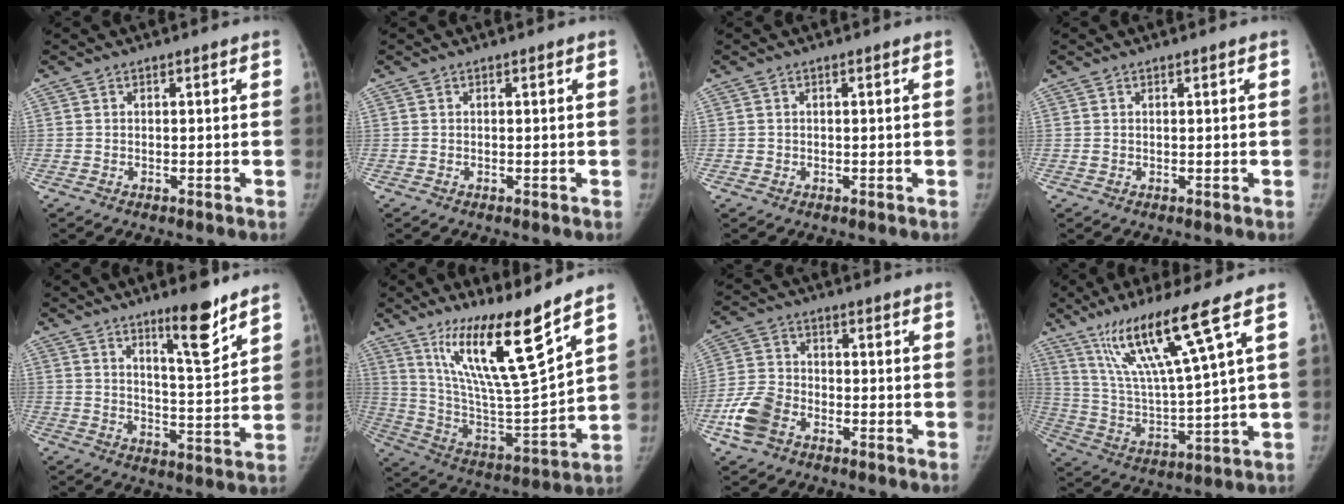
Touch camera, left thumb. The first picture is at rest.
{"total": 0.0}
{"total": 0.7, "force": [0.0, 0.7, 0.0], "torque": [0.004, 0.003, 0.000]}
{"total": 0.7, "force": [0.3, 0.4, 0.4], "torque": [-0.005, 0.001, 0.006]}
{"total": 10.1, "force": [7.0, 1.7, 7.0], "torque": [-0.094, -0.057, 0.113]}
{"total": 19.4, "force": [12.8, 2.1, 14.4], "torque": [-0.222, -0.081, 0.239]}
{"total": 8.2, "force": [-4.0, 5.5, 4.5], "torque": [-0.096, 0.016, -0.081]}
{"total": 16.1, "force": [9.2, 0.0, 13.3], "torque": [-0.247, -0.044, 0.178]}